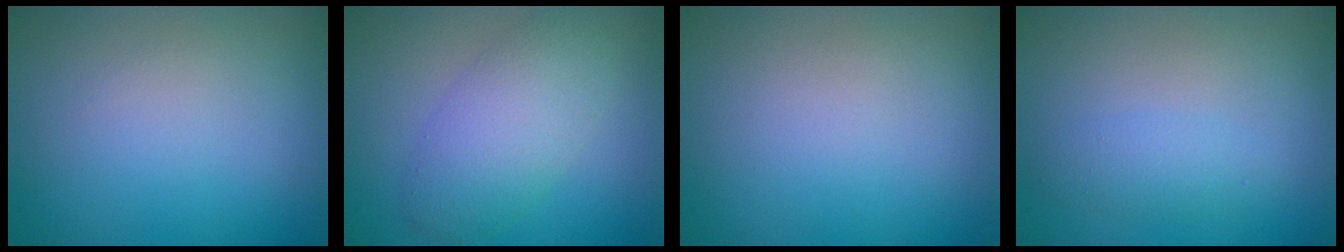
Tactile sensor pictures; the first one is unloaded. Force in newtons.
{"total": 4.6, "press": 4.6, "slide": 0.2}
{"total": 0.0}
{"total": 1.6, "press": 1.6, "slide": 0.0}